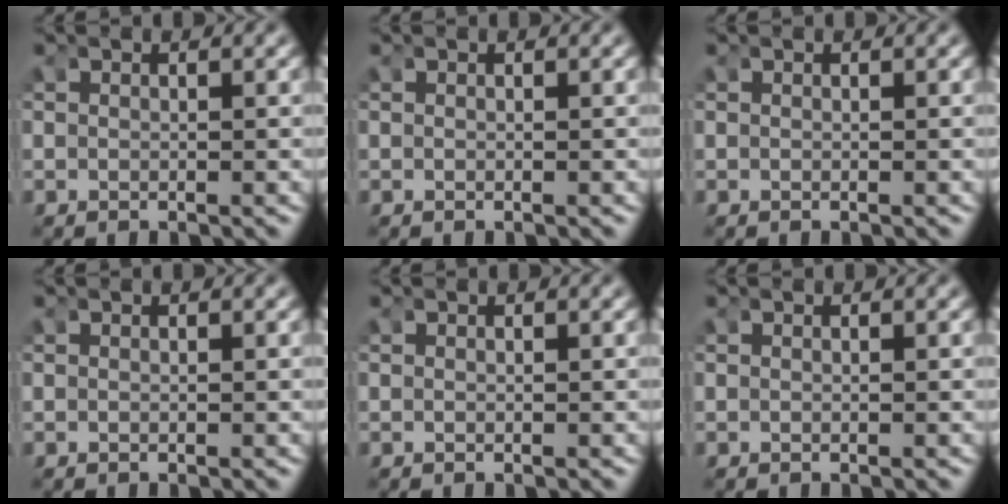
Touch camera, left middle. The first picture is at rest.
{"total": 0.0}
{"total": 0.0}
{"total": 0.0}
{"total": 0.0}
{"total": 0.0}